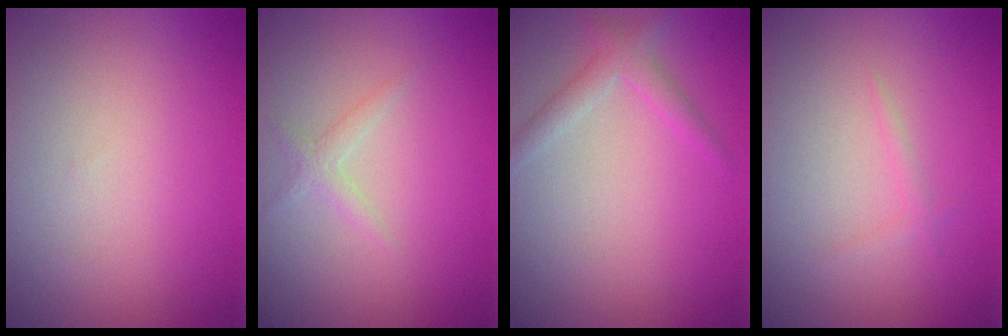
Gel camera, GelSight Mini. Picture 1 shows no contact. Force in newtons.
{"total": 1.1, "press": 1.1, "slide": 0.0}
{"total": 2.0, "press": 2.0, "slide": 0.1}
{"total": 0.8, "press": 0.8, "slide": 0.0}